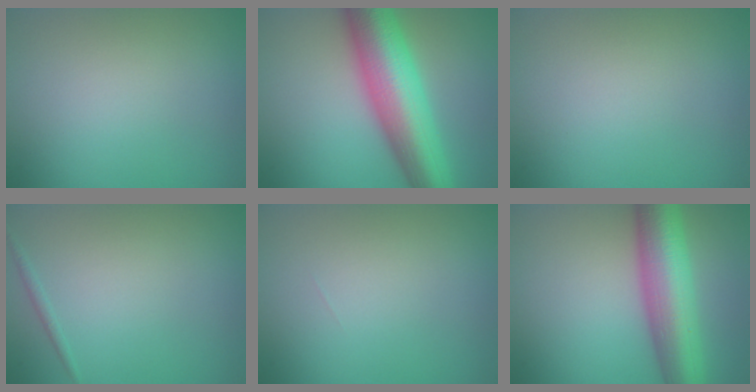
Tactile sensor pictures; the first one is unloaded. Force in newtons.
{"total": 10.7, "press": 10.7, "slide": 0.2}
{"total": 0.0}
{"total": 0.6, "press": 0.6, "slide": 0.0}
{"total": 0.0}
{"total": 9.4, "press": 9.4, "slide": 0.4}